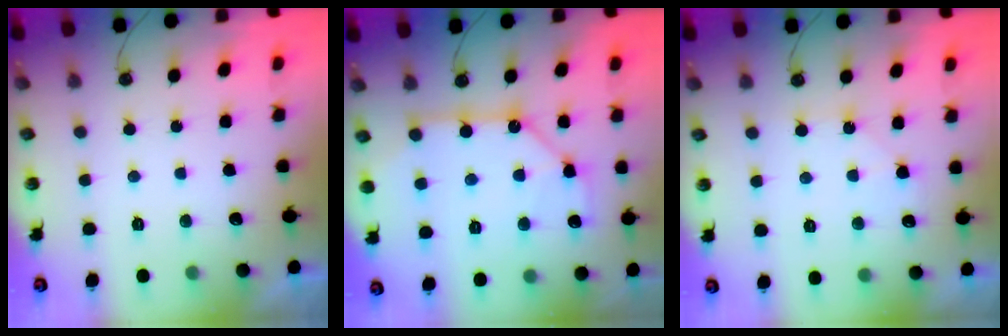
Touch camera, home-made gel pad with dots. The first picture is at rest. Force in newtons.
{"total": 14.3, "press": 14.2, "slide": 1.6}
{"total": 6.5, "press": 6.4, "slide": 0.8}